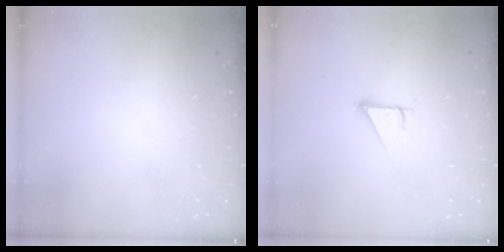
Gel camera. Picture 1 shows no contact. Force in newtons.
{"total": 2.9, "press": 2.9, "slide": 0.1}